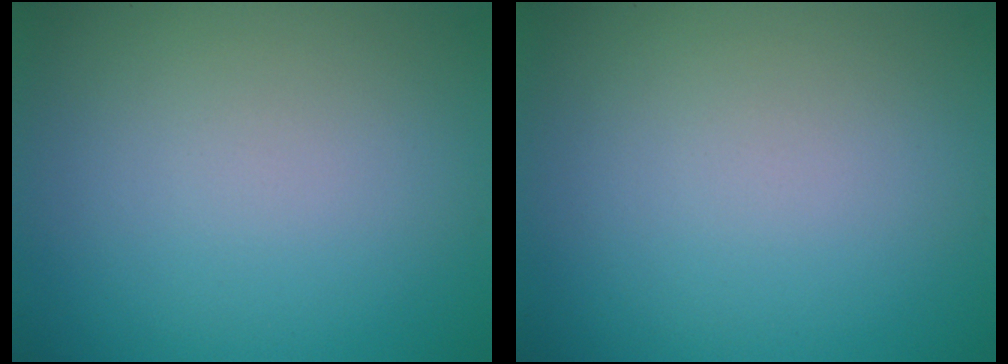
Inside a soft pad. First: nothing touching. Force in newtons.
{"total": 0.0}